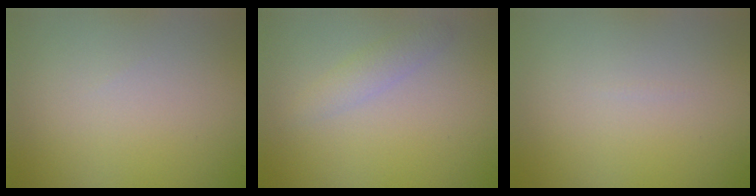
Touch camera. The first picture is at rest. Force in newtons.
{"total": 1.6, "press": 1.6, "slide": 0.1}
{"total": 0.0}